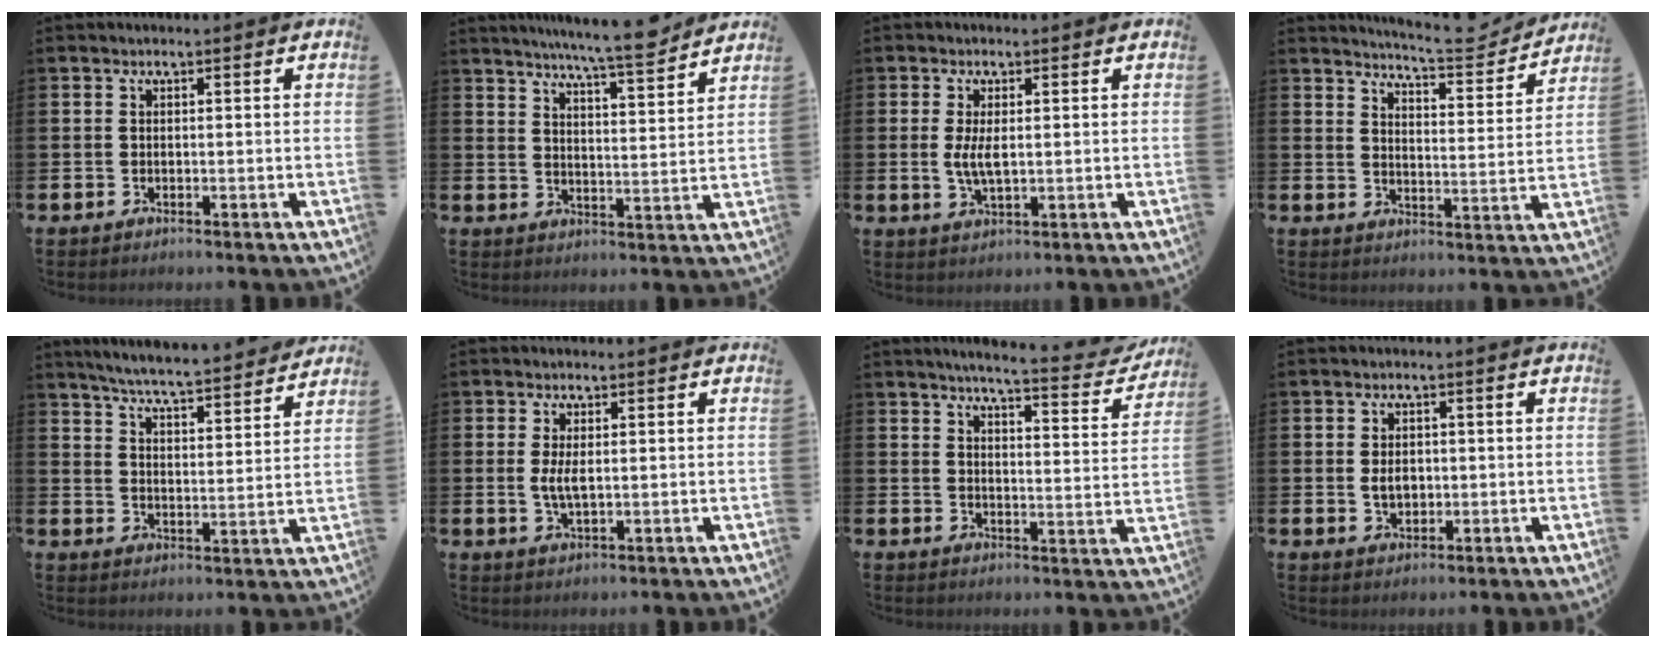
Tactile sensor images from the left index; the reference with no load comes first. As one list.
[{"total": 7.6, "force": [7.1, -0.3, 2.6], "torque": [-0.051, -0.047, 0.122]}, {"total": 3.5, "force": [0.5, 1.3, 3.2], "torque": [-0.059, 0.003, 0.006]}, {"total": 6.0, "force": [5.8, 0.3, 1.2], "torque": [-0.024, -0.049, 0.095]}, {"total": 6.5, "force": [6.3, 0.0, 1.5], "torque": [-0.044, -0.050, 0.107]}, {"total": 3.0, "force": [0.4, 1.1, 2.8], "torque": [-0.052, 0.003, 0.005]}, {"total": 5.5, "force": [5.2, 0.2, 1.9], "torque": [-0.033, -0.042, 0.080]}, {"total": 2.7, "force": [0.1, 1.9, 1.9], "torque": [-0.018, 0.001, -0.004]}]